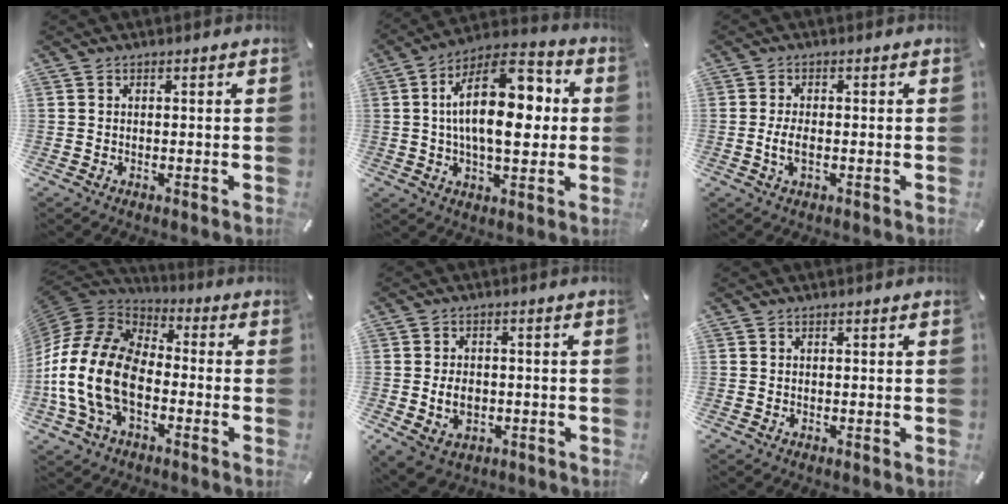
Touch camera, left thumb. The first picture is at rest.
{"total": 19.7, "force": [2.7, 10.1, 16.7], "torque": [-0.281, -0.006, 0.037]}
{"total": 3.8, "force": [-0.8, 1.7, 3.3], "torque": [-0.071, 0.001, -0.017]}
{"total": 18.8, "force": [-6.8, 11.9, 12.8], "torque": [-0.277, 0.027, -0.129]}
{"total": 7.0, "force": [-1.2, 5.7, 4.0], "torque": [-0.085, 0.006, -0.020]}
{"total": 0.0}